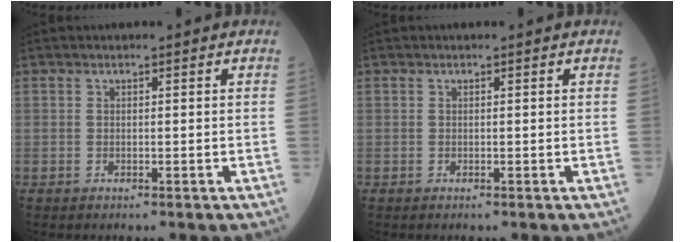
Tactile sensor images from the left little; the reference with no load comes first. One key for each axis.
{"total": 0.0}